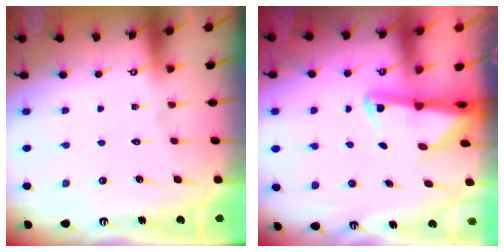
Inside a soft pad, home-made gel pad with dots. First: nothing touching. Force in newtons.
{"total": 2.9, "press": 2.8, "slide": 0.6}